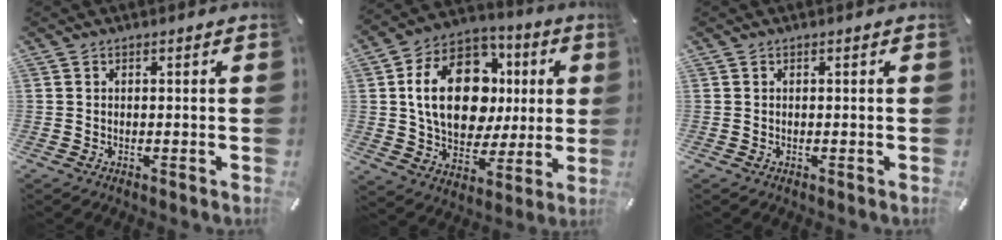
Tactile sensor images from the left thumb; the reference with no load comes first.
{"total": 20.9, "force": [3.4, 14.9, 14.3], "torque": [-0.253, 0.003, 0.063]}
{"total": 0.0}